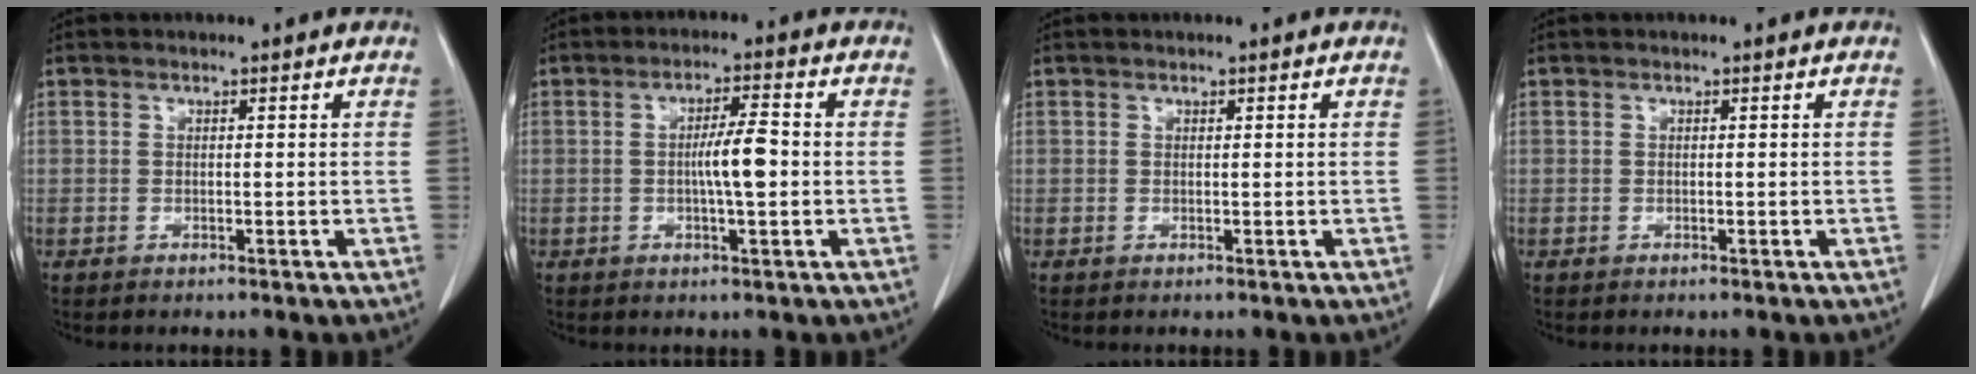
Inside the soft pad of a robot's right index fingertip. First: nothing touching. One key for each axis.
{"total": 5.1, "fx": -0.4, "fy": 0.5, "fz": 5.1, "tx": -0.090, "ty": 0.003, "tz": -0.009}
{"total": 0.0}
{"total": 0.0}